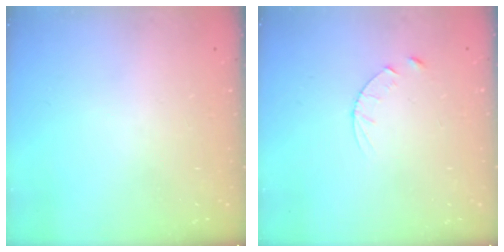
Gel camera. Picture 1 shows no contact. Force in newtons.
{"total": 3.5, "press": 3.5, "slide": 0.4}